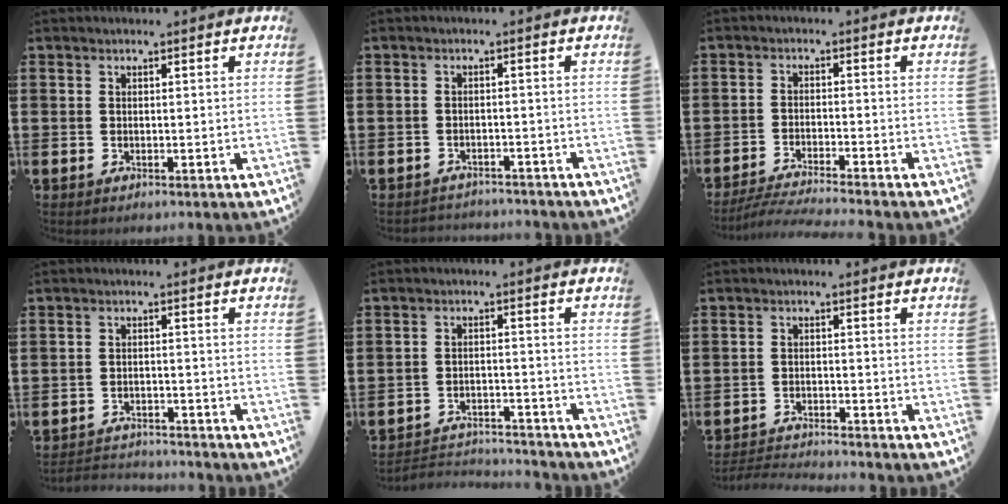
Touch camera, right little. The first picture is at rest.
{"total": 1.7, "force": [-1.7, 0.1, -0.2], "torque": [-0.001, 0.003, -0.038]}
{"total": 3.2, "force": [-3.0, -0.3, 1.2], "torque": [-0.017, -0.003, -0.058]}
{"total": 2.6, "force": [-2.5, 0.2, -0.3], "torque": [-0.004, 0.001, -0.057]}
{"total": 3.1, "force": [-3.1, 0.4, 0.1], "torque": [-0.009, 0.004, -0.067]}
{"total": 2.6, "force": [-2.6, -0.1, -0.1], "torque": [-0.003, 0.002, -0.056]}